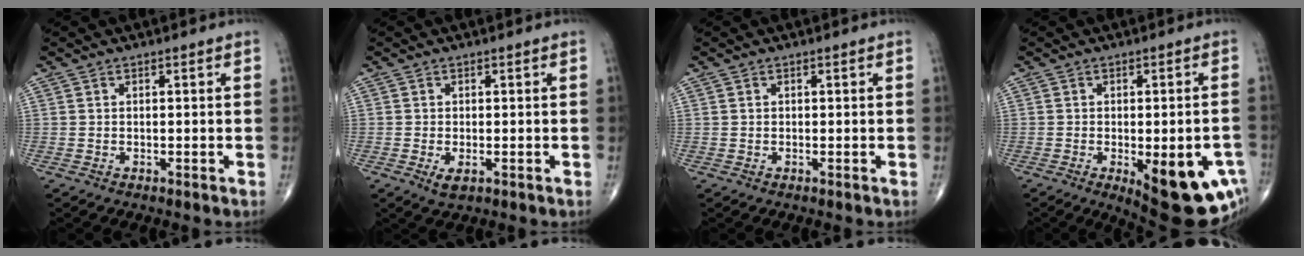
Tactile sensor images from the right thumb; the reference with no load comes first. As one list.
[{"total": 2.2, "force": [-0.7, 1.0, 1.8], "torque": [-0.036, -0.004, -0.010]}, {"total": 0.0}, {"total": 17.1, "force": [-6.1, 6.5, 14.6], "torque": [-0.124, 0.007, -0.059]}]